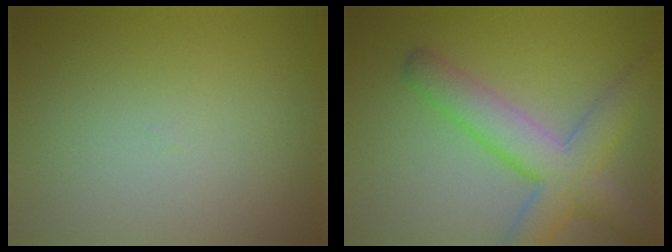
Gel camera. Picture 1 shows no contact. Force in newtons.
{"total": 6.1, "press": 6.1, "slide": 0.3}